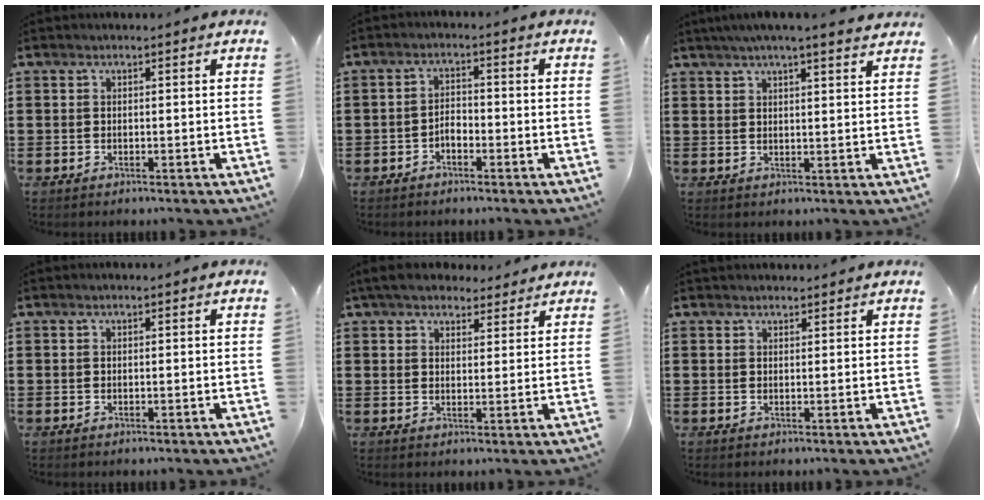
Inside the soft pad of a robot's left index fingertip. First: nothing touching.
{"total": 2.2, "force": [-1.5, 1.0, 1.2], "torque": [-0.028, 0.006, -0.031]}
{"total": 3.8, "force": [3.3, -0.2, 1.8], "torque": [-0.046, -0.005, 0.058]}
{"total": 0.0}
{"total": 5.2, "force": [4.6, 1.7, 1.7], "torque": [-0.048, -0.004, 0.087]}
{"total": 1.4, "force": [1.3, 0.5, -0.1], "torque": [-0.002, 0.001, 0.026]}